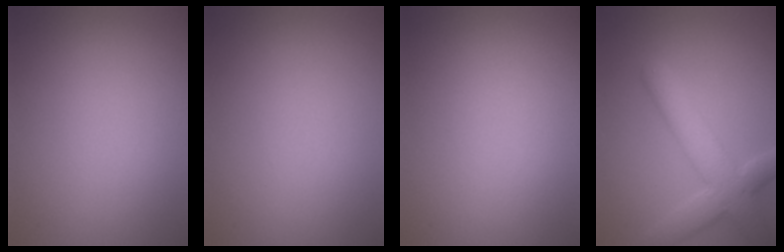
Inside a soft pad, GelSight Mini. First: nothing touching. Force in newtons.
{"total": 0.0}
{"total": 0.0}
{"total": 5.9, "press": 5.8, "slide": 0.7}